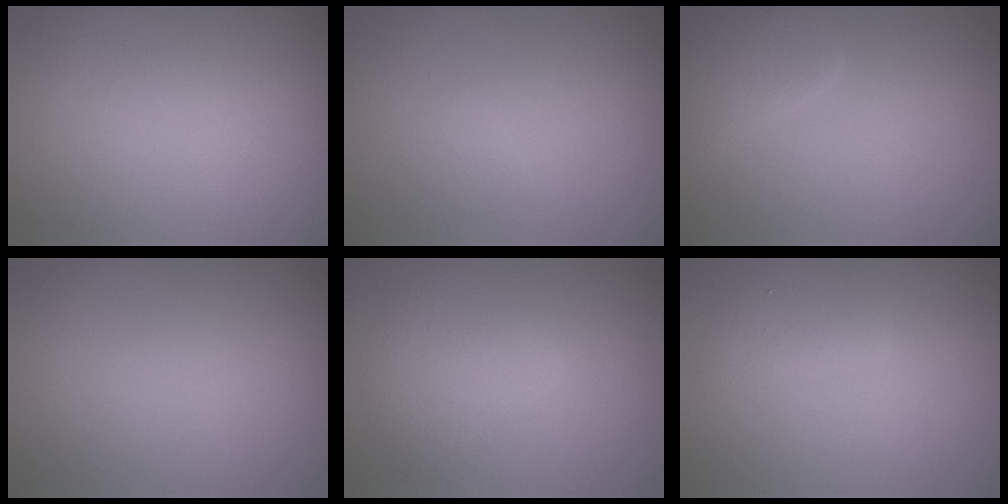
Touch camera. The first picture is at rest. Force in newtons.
{"total": 0.8, "press": 0.8, "slide": 0.0}
{"total": 2.9, "press": 2.9, "slide": 0.2}
{"total": 0.0}
{"total": 3.8, "press": 3.8, "slide": 0.1}
{"total": 1.9, "press": 1.9, "slide": 0.1}